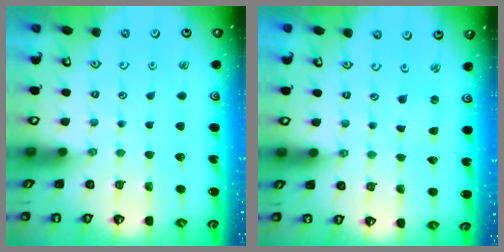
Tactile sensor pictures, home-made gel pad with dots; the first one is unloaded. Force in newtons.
{"total": 1.2, "press": 1.2, "slide": 0.3}